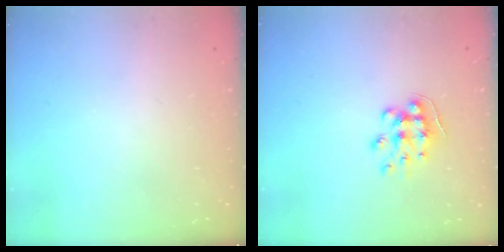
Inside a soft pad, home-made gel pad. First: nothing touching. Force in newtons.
{"total": 8.9, "press": 8.9, "slide": 0.8}